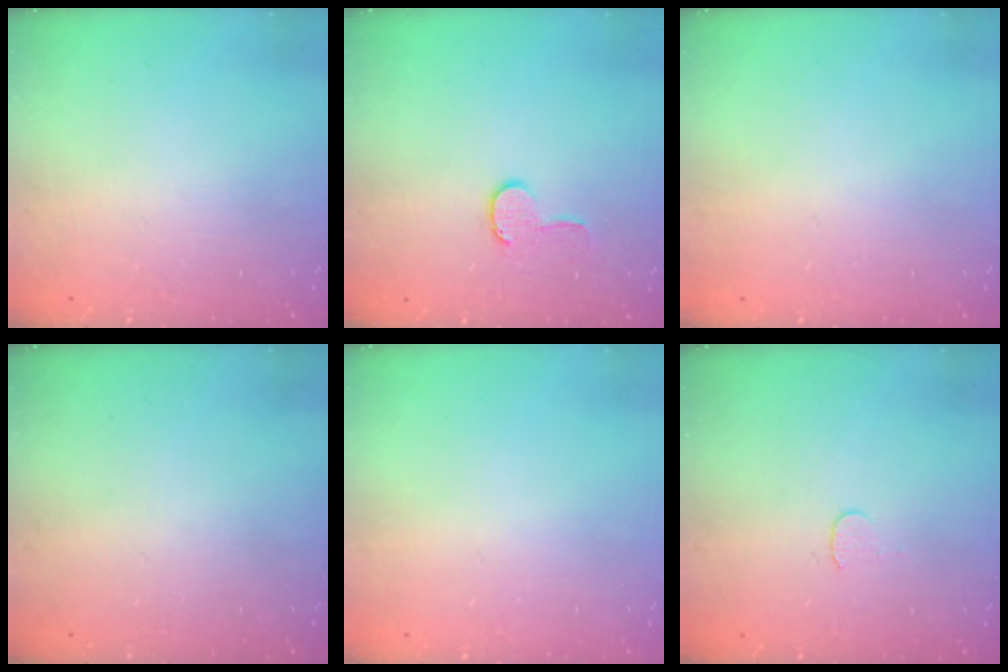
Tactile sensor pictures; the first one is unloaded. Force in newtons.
{"total": 6.9, "press": 6.8, "slide": 0.7}
{"total": 0.0}
{"total": 0.0}
{"total": 0.0}
{"total": 3.8, "press": 3.8, "slide": 0.3}